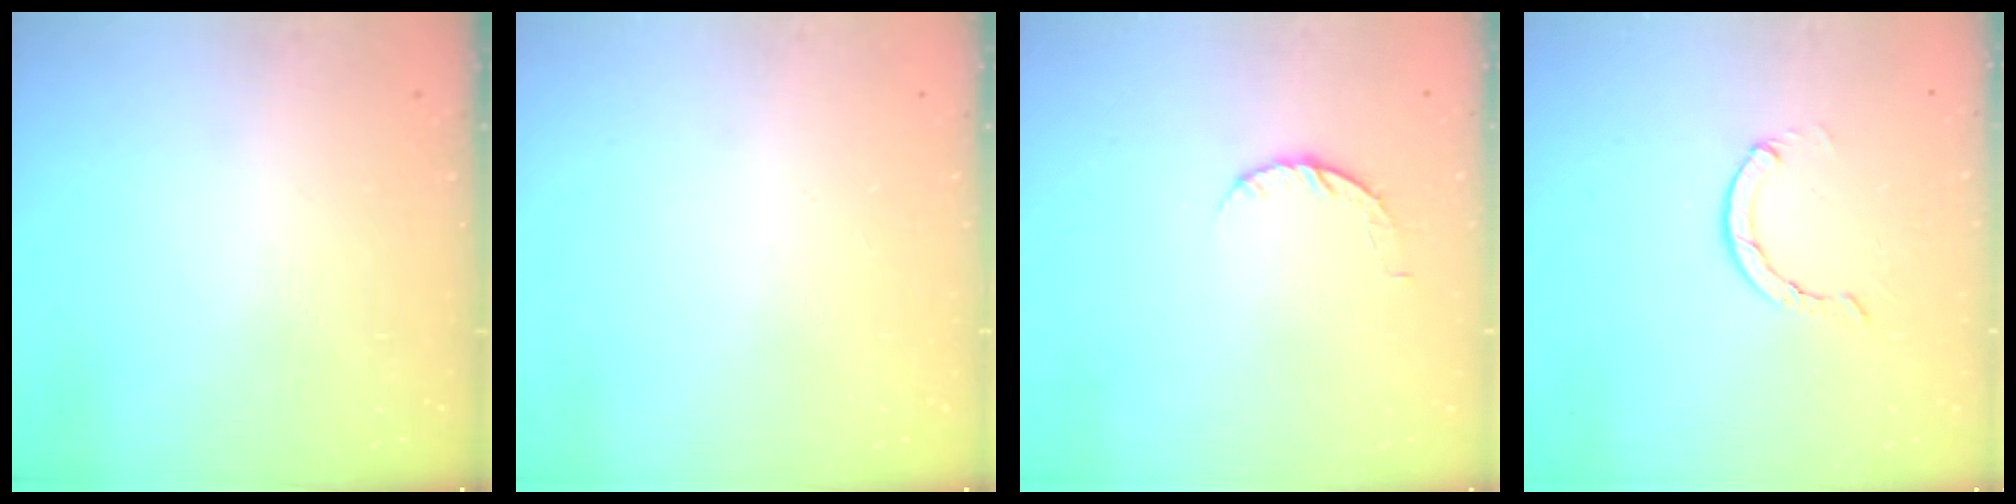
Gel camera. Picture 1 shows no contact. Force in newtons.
{"total": 0.0}
{"total": 3.9, "press": 3.9, "slide": 0.6}
{"total": 2.8, "press": 2.7, "slide": 0.4}